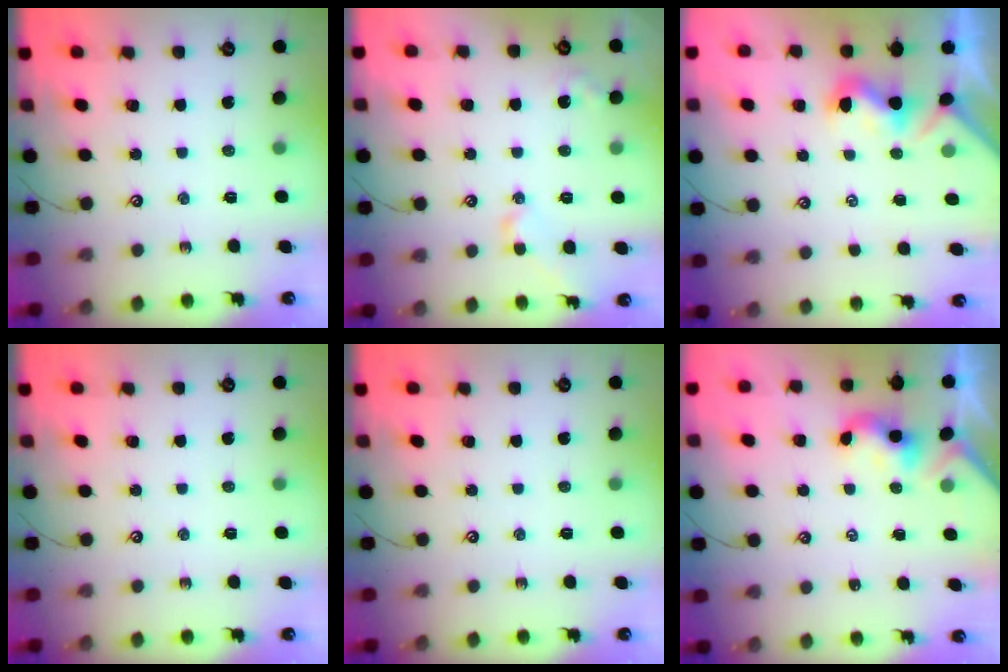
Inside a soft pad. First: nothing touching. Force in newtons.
{"total": 3.0, "press": 2.9, "slide": 0.8}
{"total": 1.1, "press": 1.0, "slide": 0.5}
{"total": 0.0}
{"total": 0.0}
{"total": 2.3, "press": 2.3, "slide": 0.2}